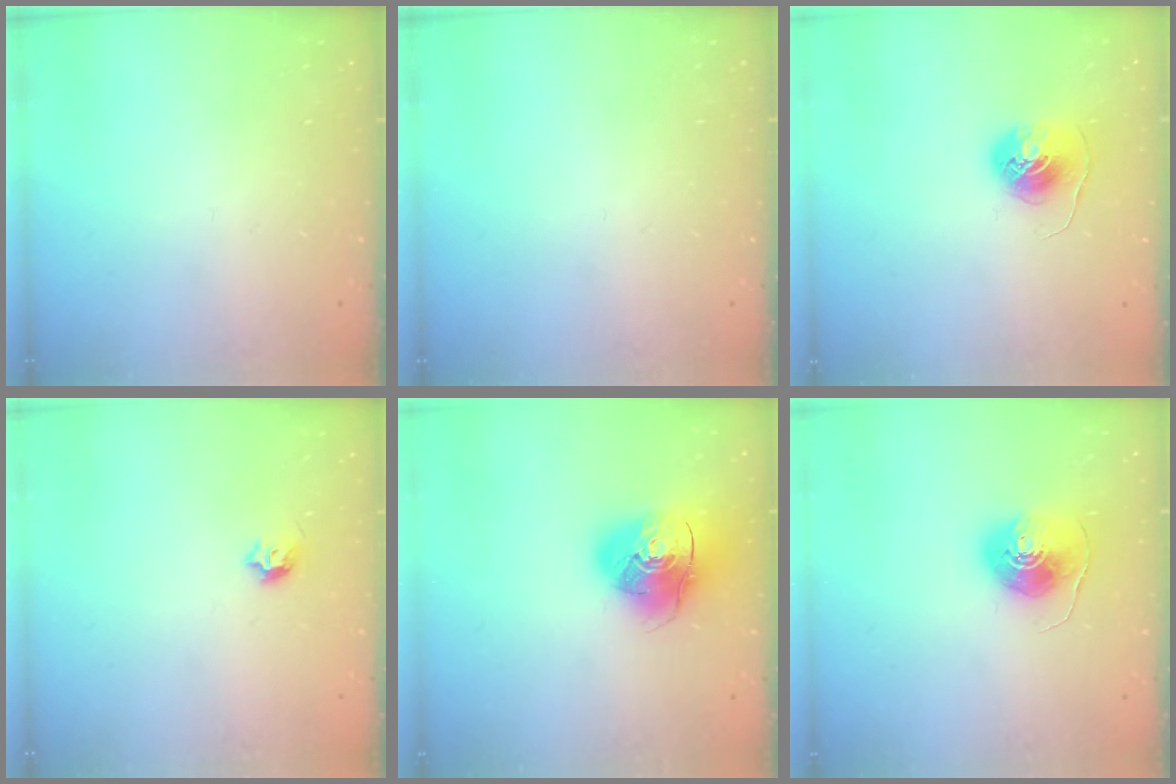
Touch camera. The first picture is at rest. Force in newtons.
{"total": 0.0}
{"total": 7.5, "press": 7.5, "slide": 0.1}
{"total": 4.1, "press": 4.0, "slide": 0.7}
{"total": 15.6, "press": 15.4, "slide": 2.2}
{"total": 8.3, "press": 8.3, "slide": 0.6}